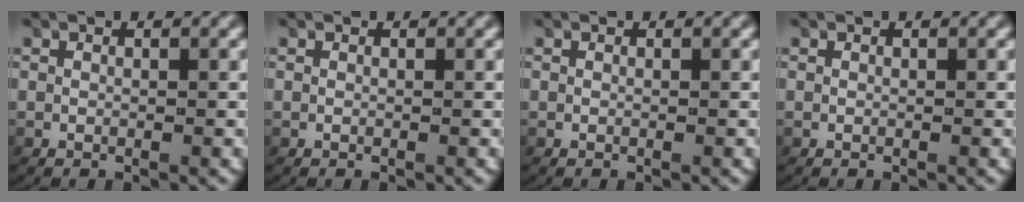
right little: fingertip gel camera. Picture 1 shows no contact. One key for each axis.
{"total": 0.0}
{"total": 0.0}
{"total": 0.0}